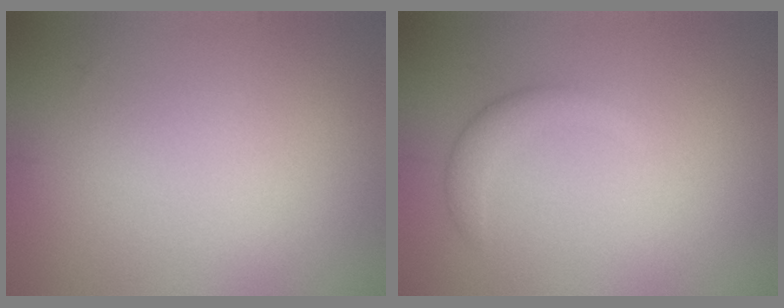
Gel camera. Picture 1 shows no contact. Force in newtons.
{"total": 1.9, "press": 1.9, "slide": 0.0}